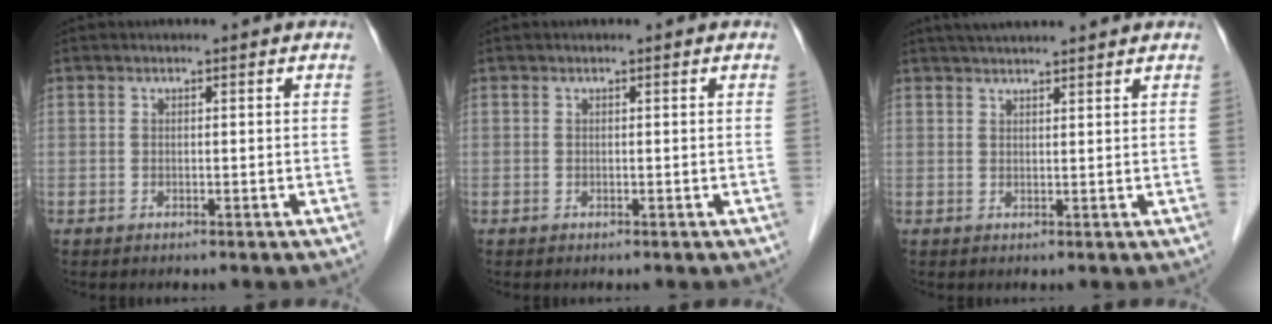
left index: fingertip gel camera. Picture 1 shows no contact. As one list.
[{"total": 0.0}, {"total": 6.8, "force": [6.1, 0.3, 2.9], "torque": [-0.043, 0.036, 0.088]}]